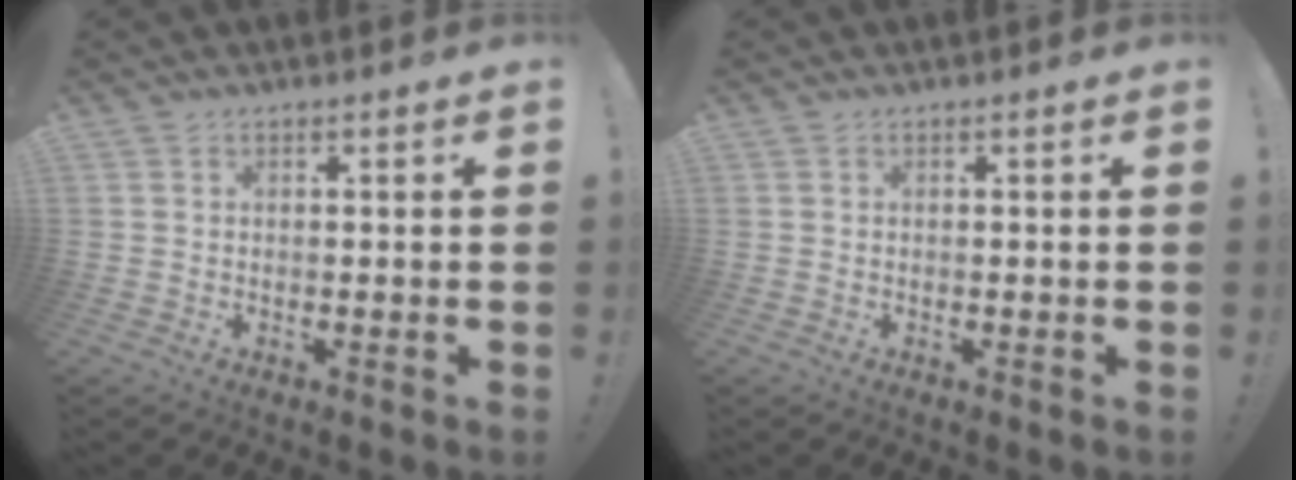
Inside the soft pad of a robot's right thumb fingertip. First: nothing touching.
{"total": 0.0}